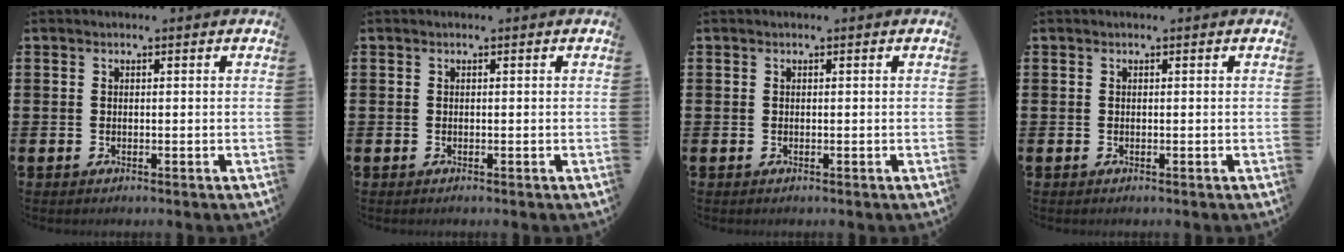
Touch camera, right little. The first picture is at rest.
{"total": 0.0}
{"total": 0.0}
{"total": 0.0}